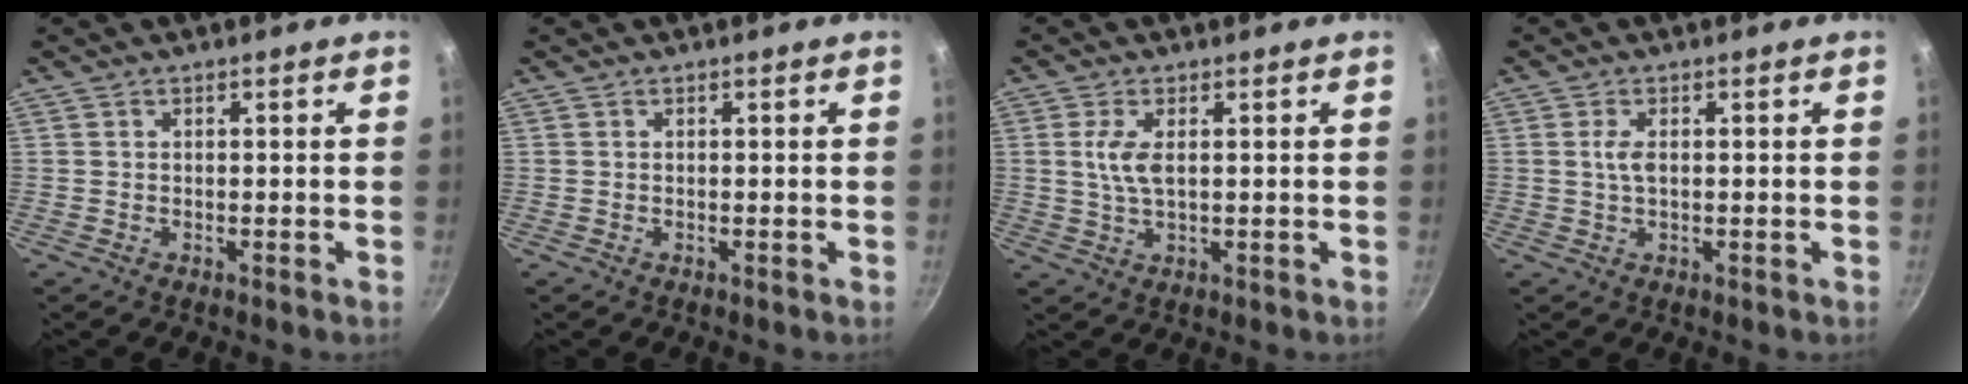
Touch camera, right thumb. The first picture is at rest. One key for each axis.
{"total": 0.0}
{"total": 4.7, "fx": 0.9, "fy": 2.0, "fz": 4.2, "tx": -0.086, "ty": -0.002, "tz": 0.018}
{"total": 2.5, "fx": 0.4, "fy": 1.1, "fz": 2.2, "tx": -0.046, "ty": 0.002, "tz": 0.007}